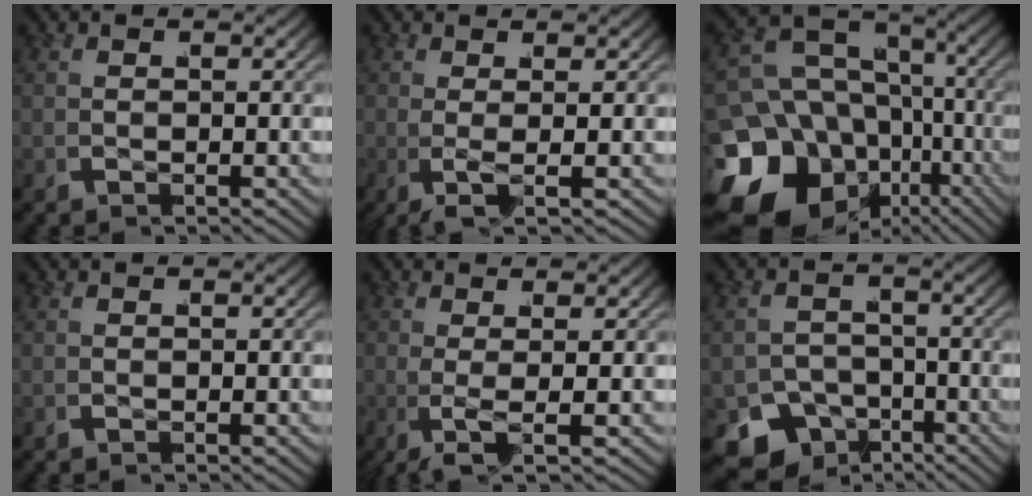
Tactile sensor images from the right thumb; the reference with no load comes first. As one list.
[{"total": 2.3, "force": [-0.2, 0.2, 2.3], "torque": [-0.060, -0.008, -0.001]}, {"total": 18.8, "force": [-5.0, 14.3, 11.1], "torque": [-0.237, -0.068, -0.068]}, {"total": 0.0}, {"total": 3.3, "force": [-0.4, 0.5, 3.2], "torque": [-0.077, -0.012, -0.004]}, {"total": 11.4, "force": [-6.1, 8.8, 3.8], "torque": [-0.079, -0.063, -0.090]}]